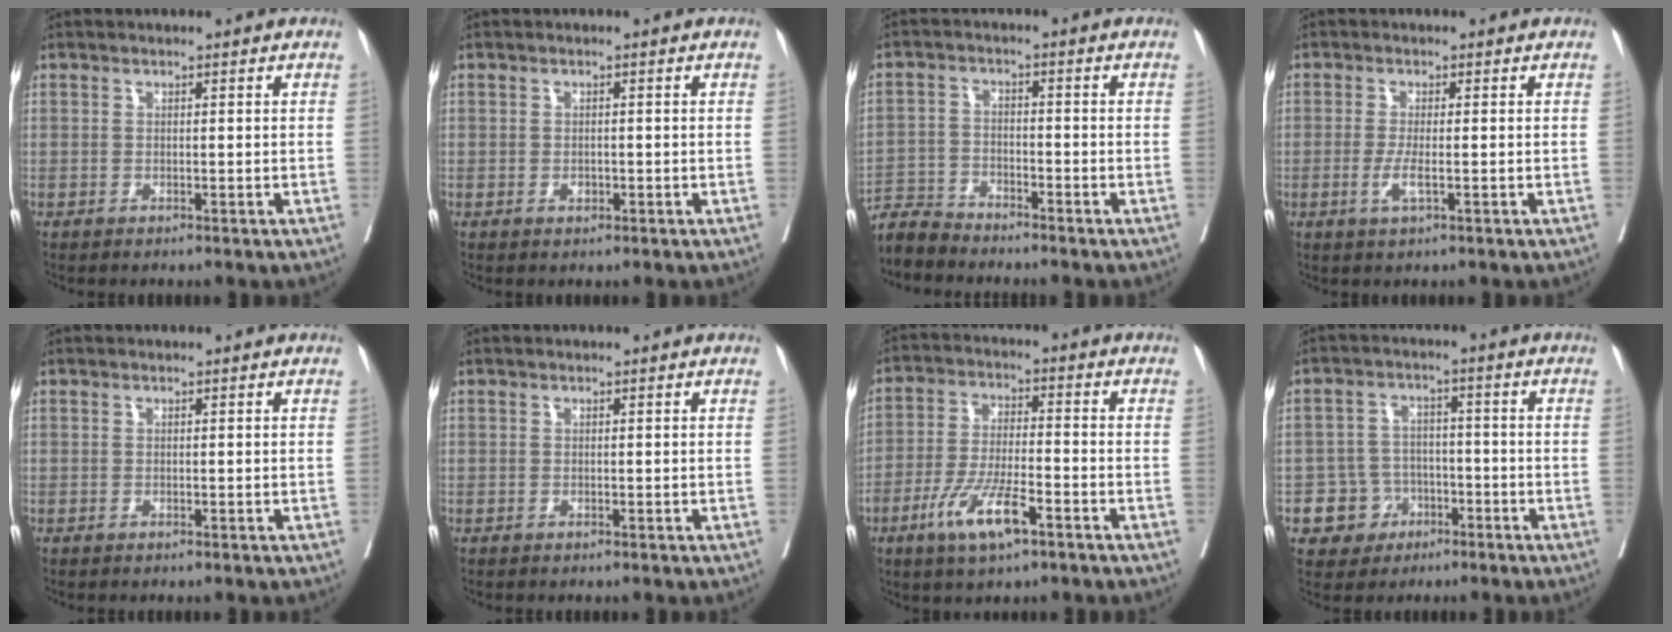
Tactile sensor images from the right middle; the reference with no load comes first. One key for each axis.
{"total": 1.0, "fx": -0.4, "fy": 0.7, "fz": 0.7, "tx": -0.010, "ty": 0.001, "tz": -0.004}
{"total": 4.4, "fx": -4.3, "fy": 0.2, "fz": -0.5, "tx": 0.012, "ty": -0.009, "tz": -0.084}
{"total": 2.7, "fx": -0.8, "fy": 0.3, "fz": 2.5, "tx": -0.051, "ty": -0.005, "tz": -0.014}
{"total": 0.0}
{"total": 0.0}
{"total": 9.2, "fx": -4.9, "fy": 2.0, "fz": 7.5, "tx": -0.151, "ty": -0.009, "tz": -0.090}
{"total": 6.1, "fx": -2.7, "fy": 5.4, "fz": 0.9, "tx": -0.012, "ty": 0.012, "tz": -0.039}